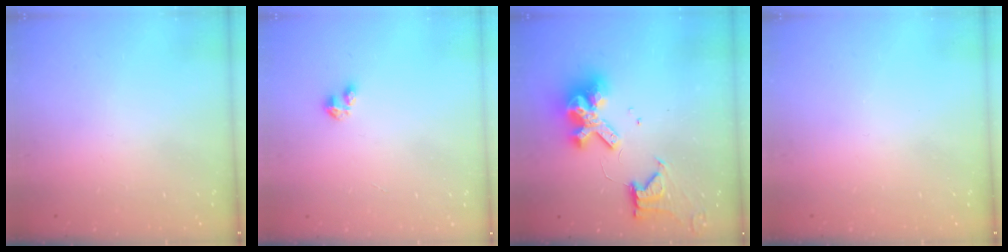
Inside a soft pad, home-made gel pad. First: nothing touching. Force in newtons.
{"total": 1.6, "press": 1.6, "slide": 0.3}
{"total": 14.6, "press": 14.5, "slide": 1.8}
{"total": 0.0}